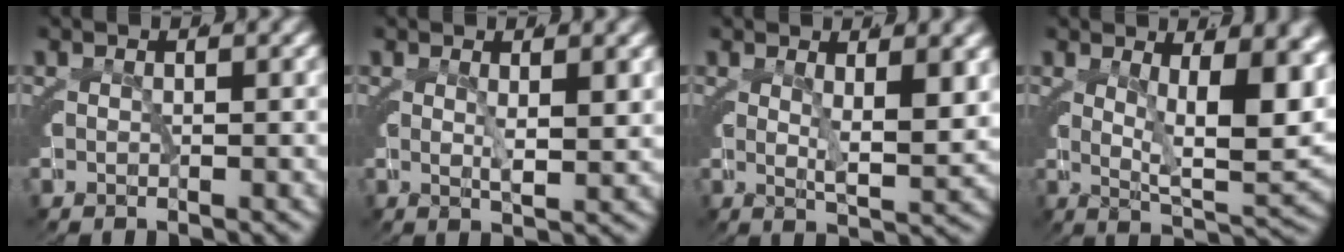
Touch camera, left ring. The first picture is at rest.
{"total": 1.7, "force": [0.7, -0.3, 1.5], "torque": [-0.023, -0.013, 0.019]}
{"total": 3.3, "force": [1.4, -0.2, 3.0], "torque": [-0.041, -0.018, 0.030]}
{"total": 8.3, "force": [2.0, 2.3, 7.7], "torque": [-0.094, -0.012, 0.035]}